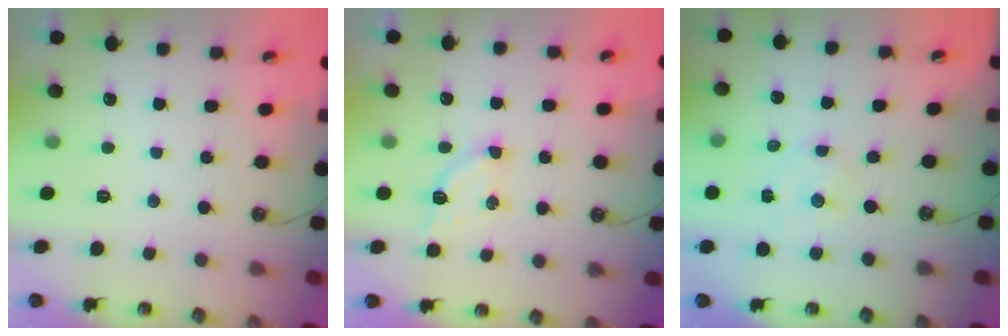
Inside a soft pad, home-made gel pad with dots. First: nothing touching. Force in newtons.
{"total": 3.8, "press": 3.8, "slide": 0.5}
{"total": 1.3, "press": 1.3, "slide": 0.2}